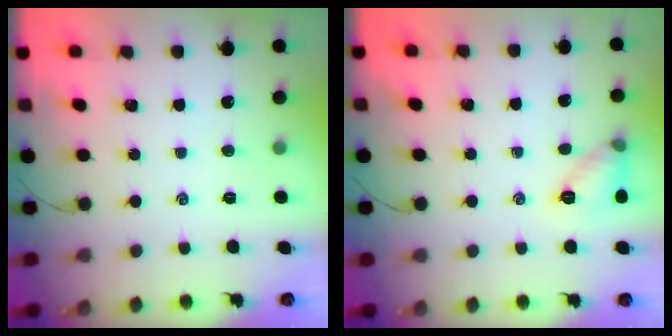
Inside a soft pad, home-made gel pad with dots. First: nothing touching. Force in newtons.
{"total": 8.7, "press": 8.6, "slide": 1.0}